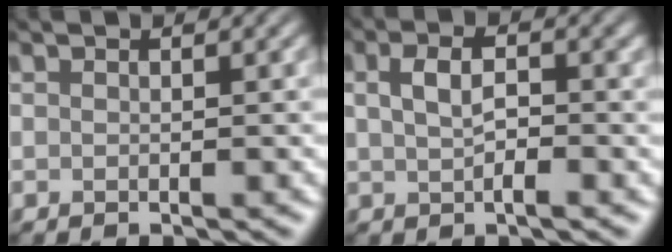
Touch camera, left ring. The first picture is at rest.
{"total": 2.7, "force": [0.2, 1.1, 2.5], "torque": [-0.050, 0.003, 0.002]}